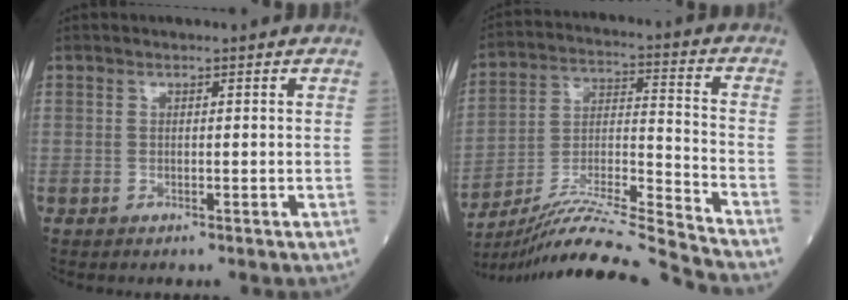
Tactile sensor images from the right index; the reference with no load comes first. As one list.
[{"total": 19.0, "force": [-17.8, -3.0, 6.0], "torque": [-0.115, -0.007, -0.306]}]